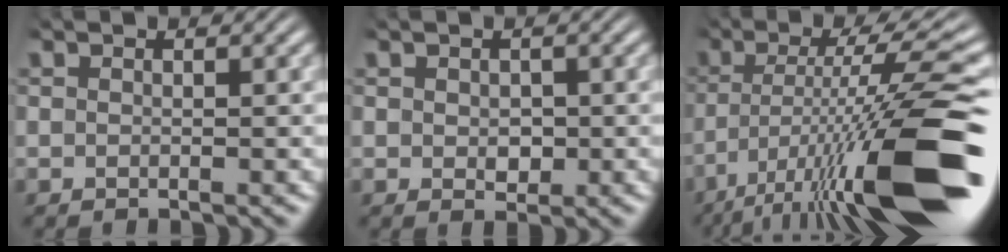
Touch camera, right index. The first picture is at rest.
{"total": 1.2, "force": [0.0, 0.9, 0.8], "torque": [-0.015, -0.014, 0.010]}
{"total": 11.7, "force": [-2.7, 2.7, 11.0], "torque": [-0.159, -0.010, -0.028]}